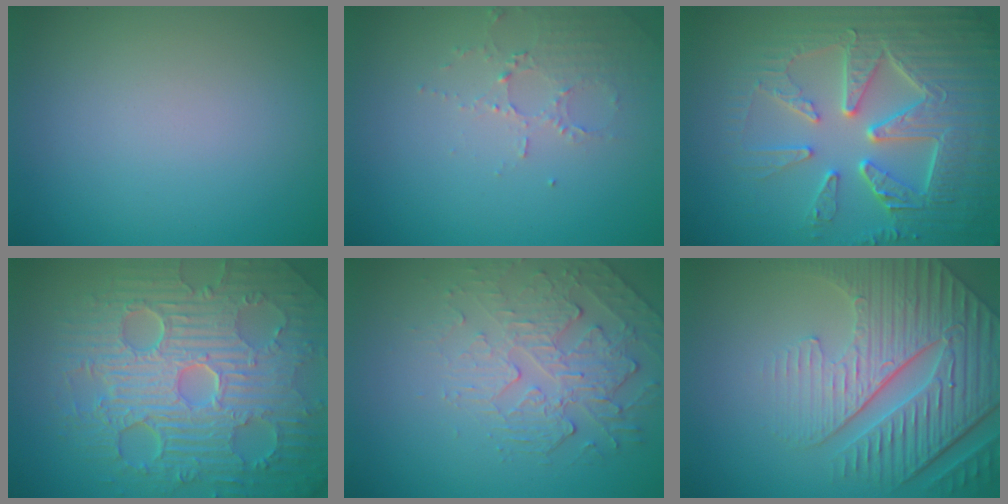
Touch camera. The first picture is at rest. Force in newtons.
{"total": 2.1, "press": 2.1, "slide": 0.4}
{"total": 8.2, "press": 6.4, "slide": 5.1}
{"total": 11.2, "press": 7.4, "slide": 8.5}
{"total": 2.7, "press": 2.1, "slide": 1.7}
{"total": 7.2, "press": 5.8, "slide": 4.3}